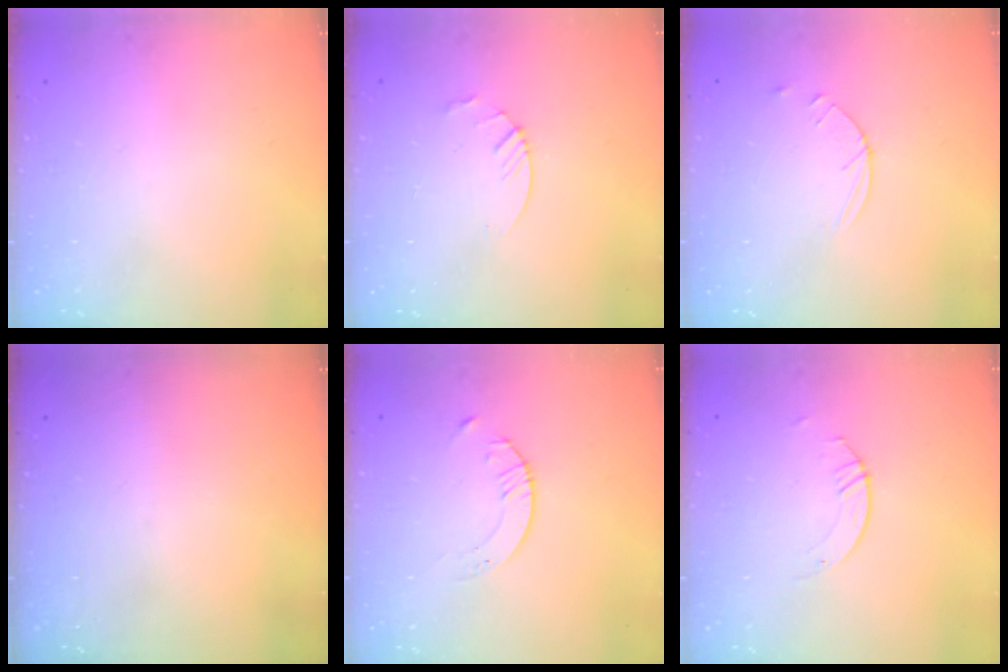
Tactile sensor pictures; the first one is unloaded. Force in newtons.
{"total": 3.0, "press": 2.9, "slide": 0.3}
{"total": 3.5, "press": 3.5, "slide": 0.4}
{"total": 0.0}
{"total": 1.7, "press": 1.7, "slide": 0.2}
{"total": 1.1, "press": 1.1, "slide": 0.1}